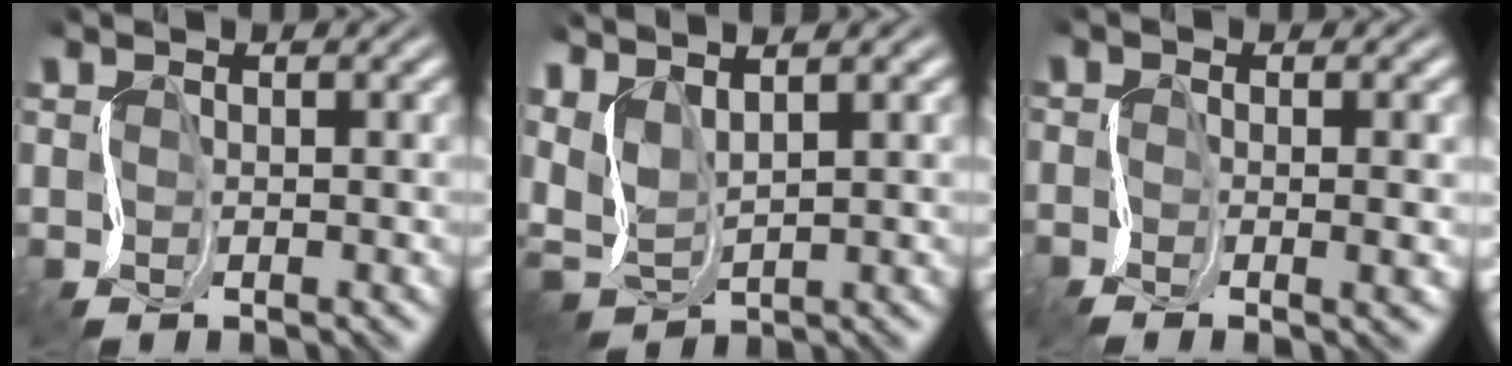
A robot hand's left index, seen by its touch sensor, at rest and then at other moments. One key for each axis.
{"total": 4.5, "fx": 2.4, "fy": 0.9, "fz": 3.6, "tx": -0.080, "ty": 0.015, "tz": 0.039}
{"total": 2.7, "fx": -0.1, "fy": 0.6, "fz": 2.6, "tx": -0.021, "ty": 0.007, "tz": -0.015}